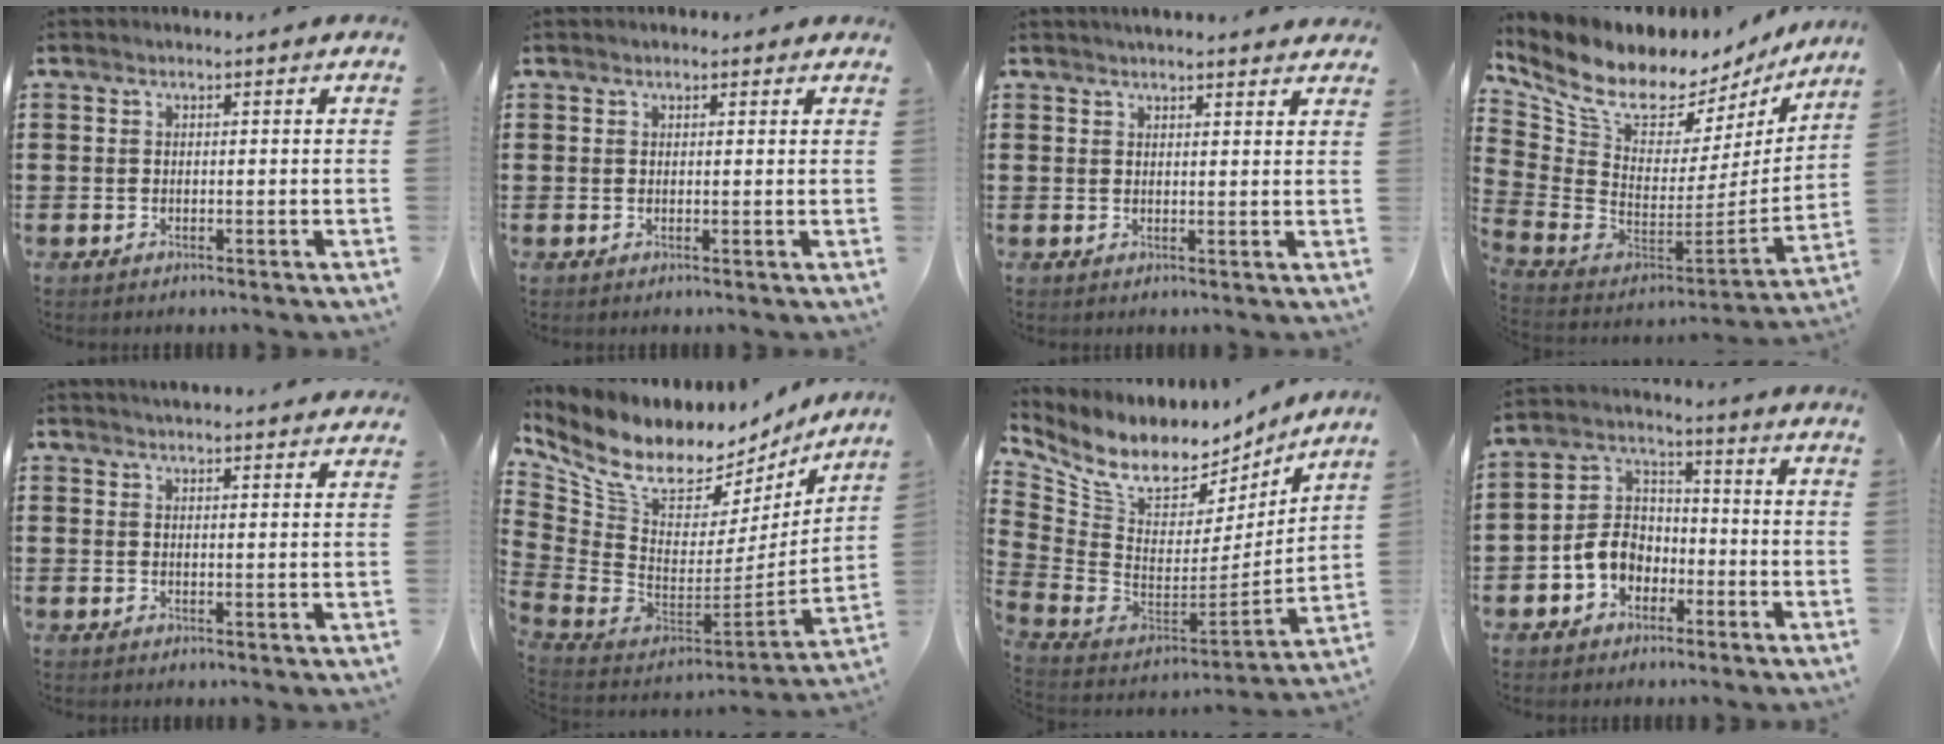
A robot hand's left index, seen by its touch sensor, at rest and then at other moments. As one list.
[{"total": 1.0, "force": [0.8, 0.5, 0.3], "torque": [-0.006, 0.006, 0.014]}, {"total": 2.3, "force": [2.3, 0.0, 0.3], "torque": [-0.010, -0.002, 0.043]}, {"total": 8.2, "force": [6.2, 3.7, 3.9], "torque": [-0.114, -0.058, 0.112]}, {"total": 2.3, "force": [2.3, -0.1, 0.0], "torque": [-0.006, -0.007, 0.044]}, {"total": 9.6, "force": [7.0, 4.6, 4.7], "torque": [-0.137, -0.062, 0.126]}, {"total": 9.1, "force": [6.3, 4.7, 4.5], "torque": [-0.131, -0.051, 0.112]}, {"total": 6.8, "force": [-2.9, 5.3, 3.1], "torque": [-0.089, 0.013, -0.063]}]